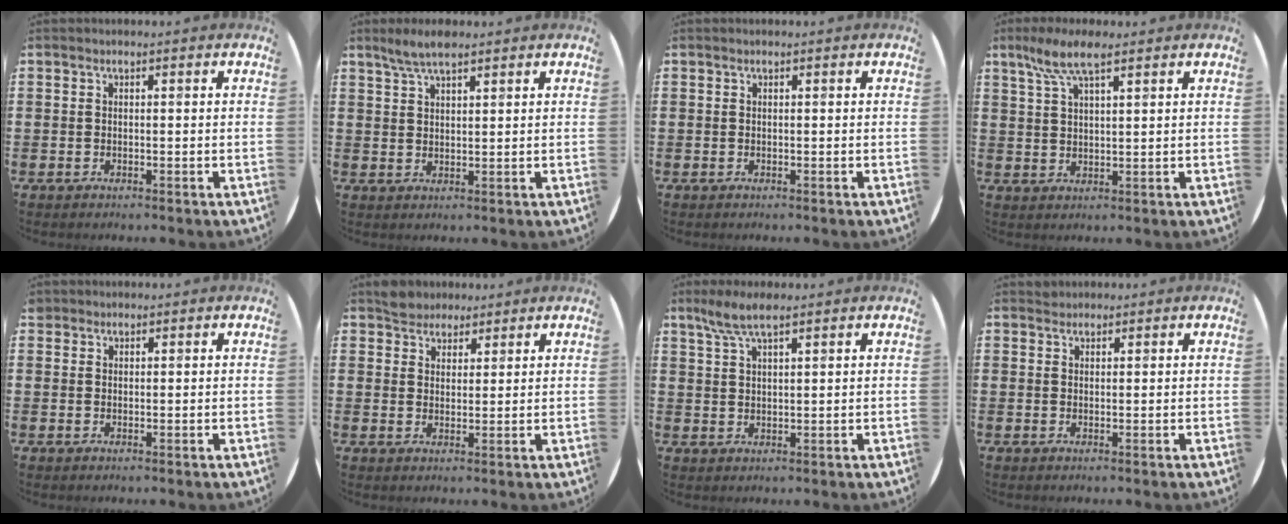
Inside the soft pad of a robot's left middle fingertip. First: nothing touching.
{"total": 3.8, "force": [3.2, 0.9, 2.0], "torque": [-0.036, -0.004, 0.055]}
{"total": 0.0}
{"total": 6.4, "force": [4.3, 1.7, 4.4], "torque": [-0.097, 0.005, 0.076]}
{"total": 1.0, "force": [0.9, 0.4, -0.1], "torque": [-0.001, 0.002, 0.019]}
{"total": 3.4, "force": [3.1, 1.3, -0.3], "torque": [0.003, 0.000, 0.060]}
{"total": 4.5, "force": [3.5, 0.9, 2.8], "torque": [-0.062, 0.001, 0.062]}
{"total": 1.1, "force": [1.0, 0.3, -0.2], "torque": [0.002, 0.003, 0.020]}